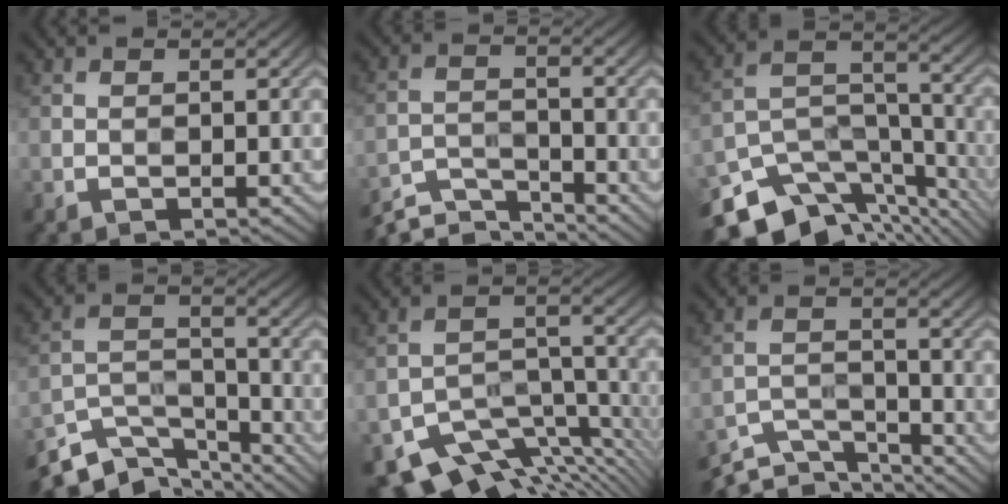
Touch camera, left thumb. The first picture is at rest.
{"total": 6.0, "force": [-5.5, 1.3, 2.0], "torque": [-0.045, -0.012, -0.106]}
{"total": 14.4, "force": [-10.9, 7.1, 6.3], "torque": [-0.147, -0.025, -0.160]}
{"total": 9.1, "force": [-7.5, 3.3, 4.0], "torque": [-0.083, -0.011, -0.145]}
{"total": 11.0, "force": [-8.3, 4.7, 5.5], "torque": [-0.094, -0.025, -0.127]}
{"total": 6.5, "force": [-5.8, 1.7, 2.5], "torque": [-0.057, -0.010, -0.110]}